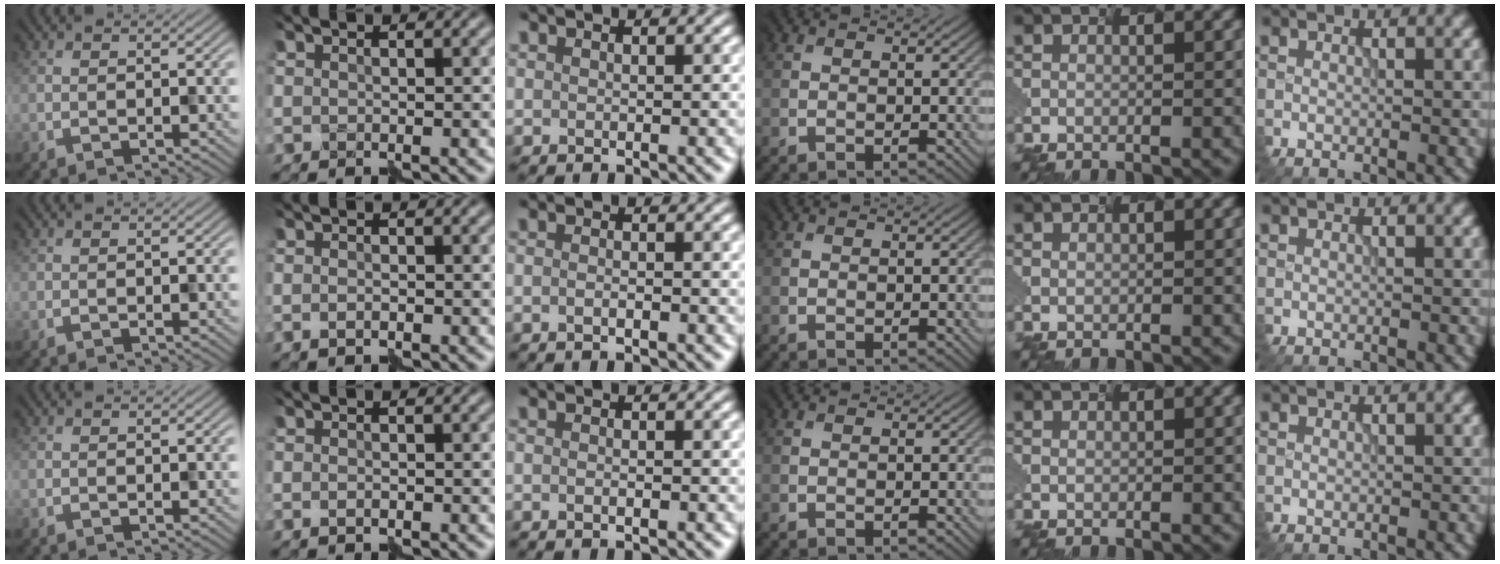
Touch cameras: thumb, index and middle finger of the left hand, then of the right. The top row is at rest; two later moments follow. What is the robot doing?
{"motion": "assemble", "object": "hinged jar"}